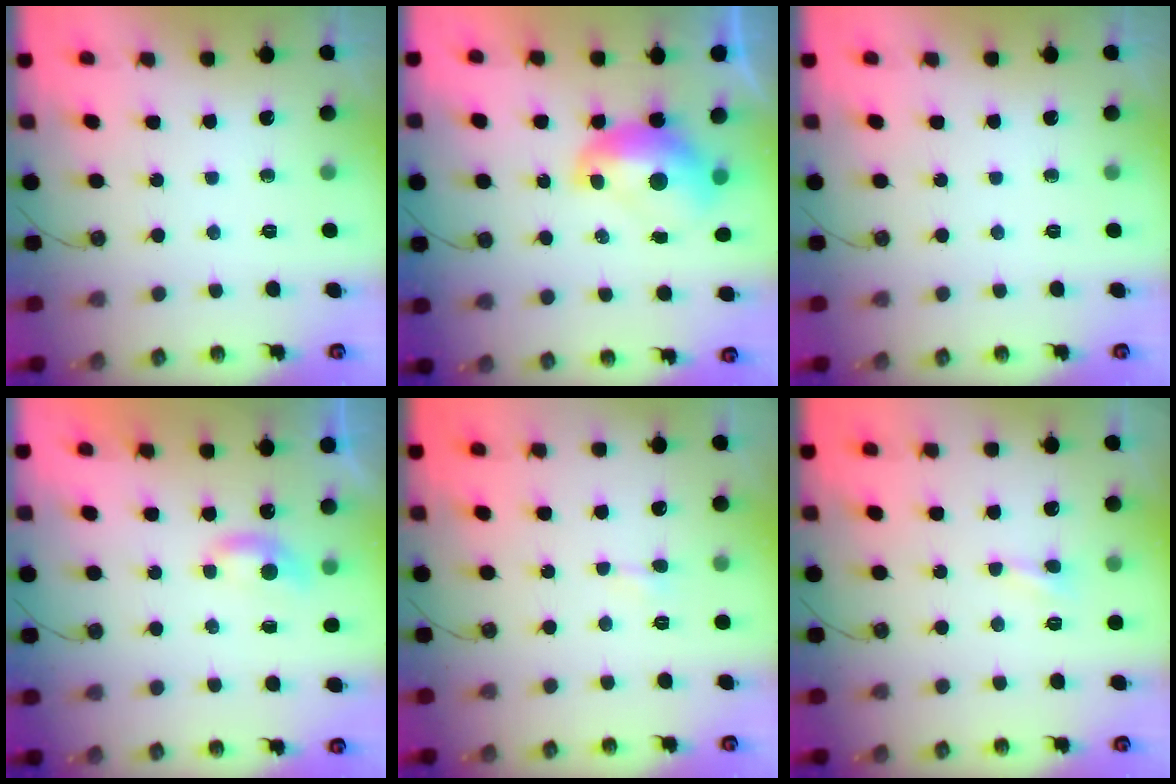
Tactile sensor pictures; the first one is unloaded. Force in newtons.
{"total": 2.7, "press": 2.7, "slide": 0.4}
{"total": 0.0}
{"total": 2.4, "press": 2.4, "slide": 0.4}
{"total": 0.9, "press": 0.9, "slide": 0.3}
{"total": 1.2, "press": 1.1, "slide": 0.5}